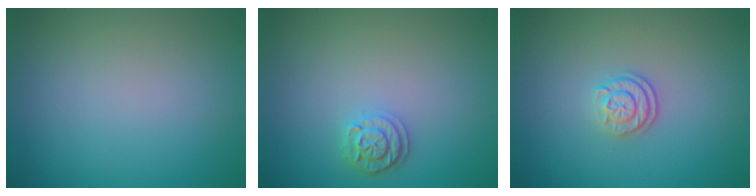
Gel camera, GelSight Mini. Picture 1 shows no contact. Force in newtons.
{"total": 2.1, "press": 1.8, "slide": 0.9}
{"total": 2.1, "press": 1.7, "slide": 1.3}